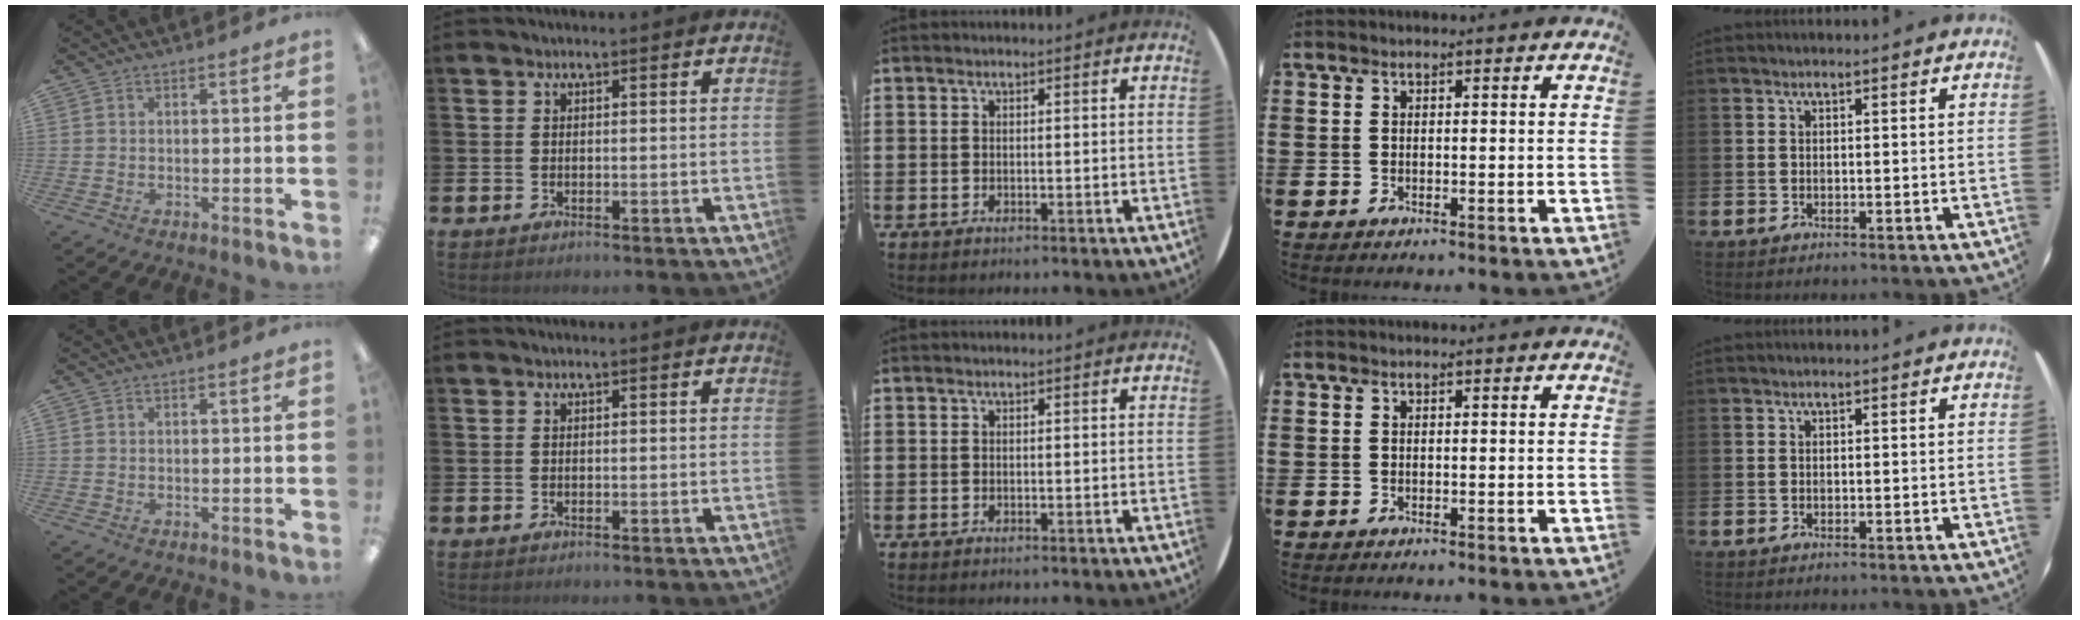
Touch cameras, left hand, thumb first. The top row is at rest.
{}